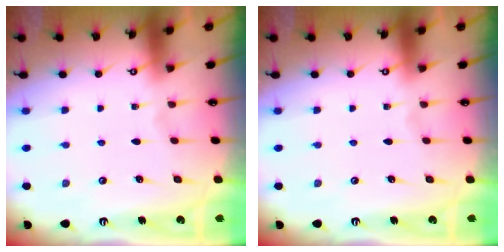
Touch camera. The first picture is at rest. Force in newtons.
{"total": 0.0}